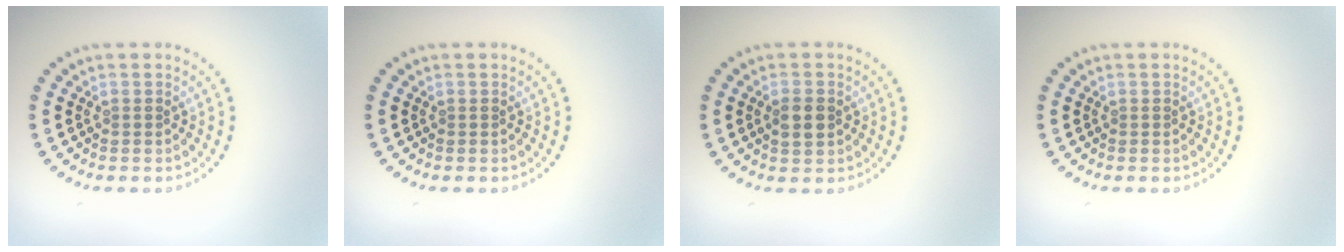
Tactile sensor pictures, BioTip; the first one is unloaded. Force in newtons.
{"total": 0.0}
{"total": 2.2, "press": 2.2, "slide": 0.1}
{"total": 0.0}